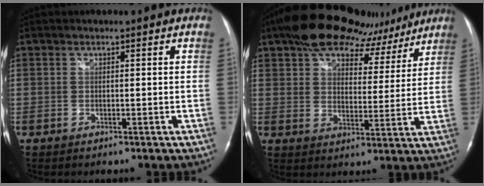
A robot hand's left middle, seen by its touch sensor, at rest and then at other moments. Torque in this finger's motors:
{"motor_torque": [1.07, -1.07, 0.46, 0.10]}